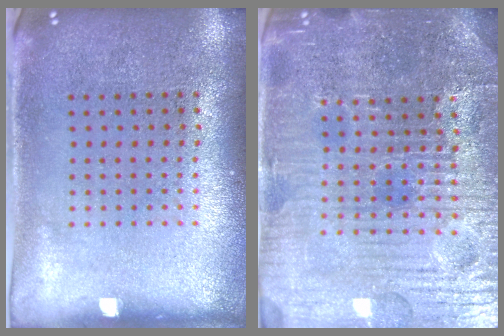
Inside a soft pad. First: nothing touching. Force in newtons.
{"total": 5.4, "press": 5.1, "slide": 1.8}